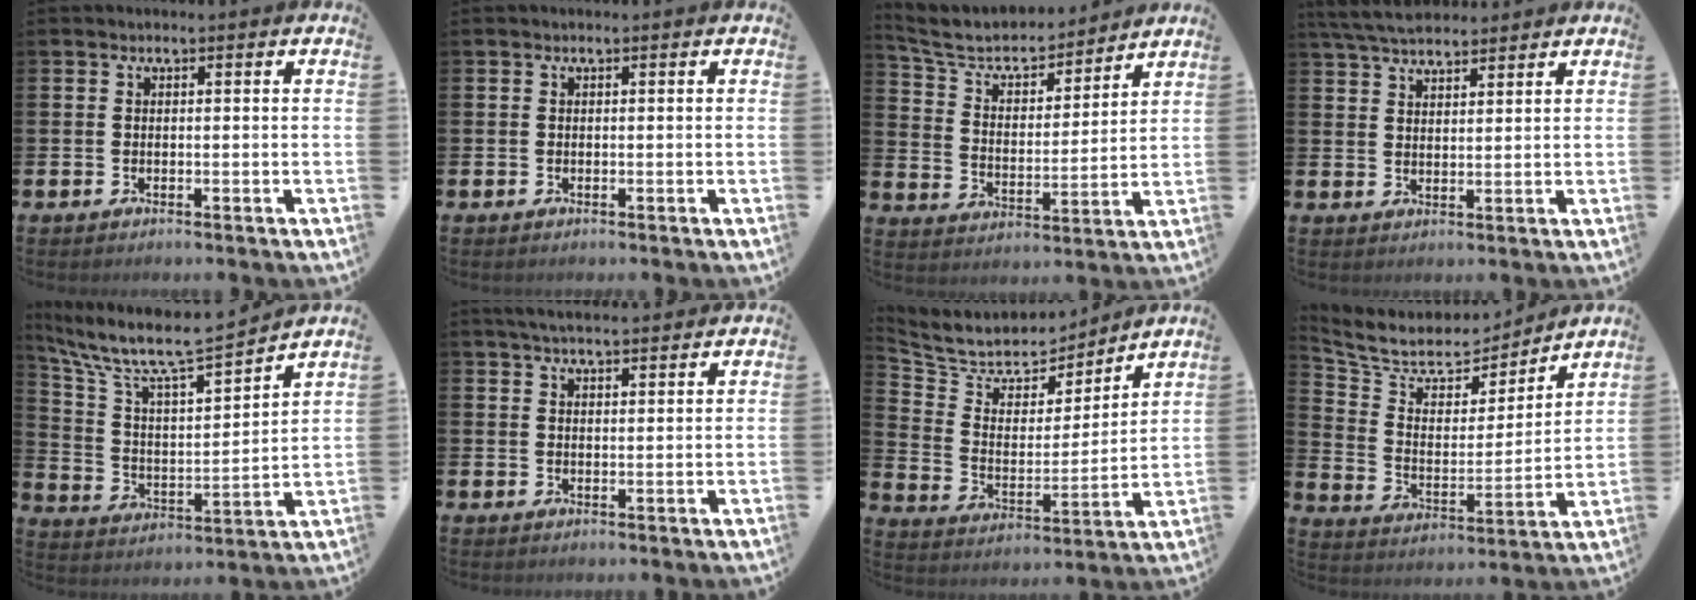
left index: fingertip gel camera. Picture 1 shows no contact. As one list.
[{"total": 0.0}, {"total": 6.6, "force": [6.0, 2.2, 1.7], "torque": [-0.070, -0.042, 0.100]}, {"total": 4.8, "force": [4.5, 1.0, 1.3], "torque": [-0.034, -0.018, 0.082]}, {"total": 9.3, "force": [8.2, 1.3, 4.2], "torque": [-0.120, -0.062, 0.132]}, {"total": 3.7, "force": [3.5, 0.5, 1.1], "torque": [-0.025, -0.011, 0.063]}, {"total": 6.7, "force": [6.1, 2.7, 0.1], "torque": [-0.050, -0.053, 0.107]}, {"total": 7.1, "force": [6.4, 3.0, 1.1], "torque": [-0.068, -0.051, 0.109]}]